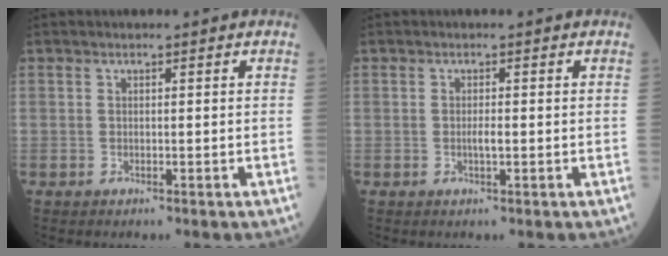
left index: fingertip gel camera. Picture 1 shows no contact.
{"total": 1.1, "force": [-0.6, 0.0, 0.9], "torque": [-0.019, -0.007, -0.009]}